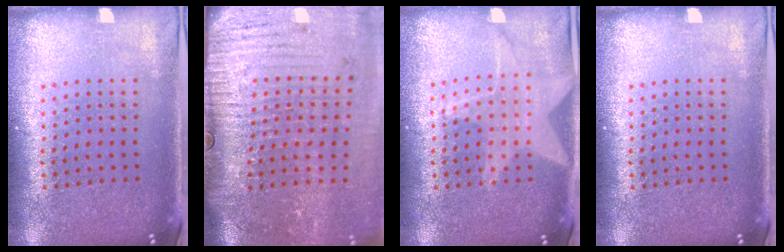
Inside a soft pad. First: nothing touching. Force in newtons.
{"total": 4.5, "press": 3.8, "slide": 2.5}
{"total": 1.4, "press": 1.4, "slide": 0.2}
{"total": 0.0}